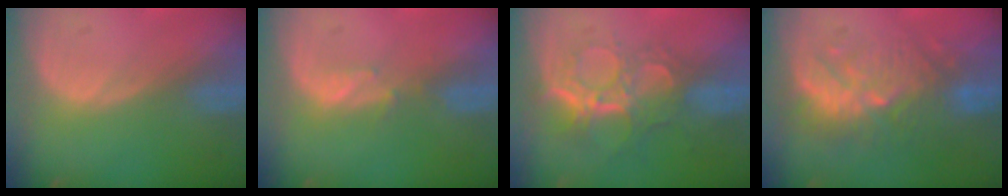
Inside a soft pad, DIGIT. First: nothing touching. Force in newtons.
{"total": 1.5, "press": 1.4, "slide": 0.2}
{"total": 9.5, "press": 8.0, "slide": 5.1}
{"total": 9.0, "press": 8.9, "slide": 1.6}